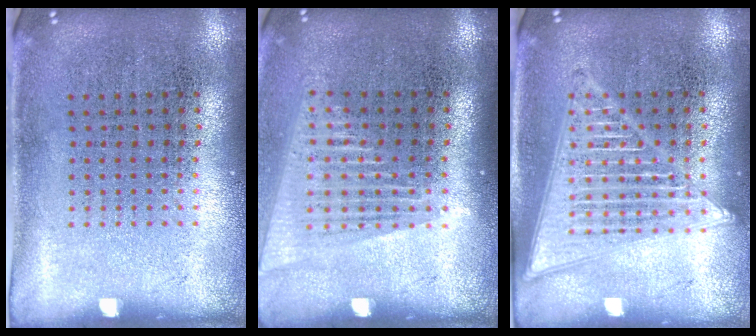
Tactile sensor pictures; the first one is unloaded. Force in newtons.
{"total": 1.6, "press": 1.4, "slide": 0.8}
{"total": 2.9, "press": 2.8, "slide": 0.4}